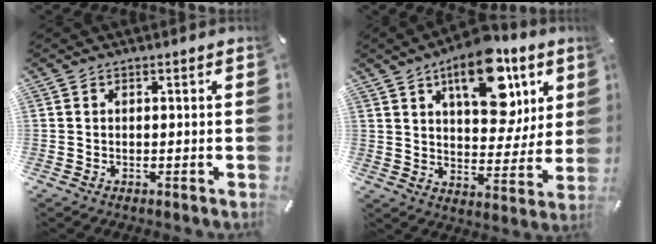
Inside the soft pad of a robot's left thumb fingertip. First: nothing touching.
{"total": 19.5, "force": [10.0, 10.4, 13.1], "torque": [-0.170, -0.048, 0.165]}